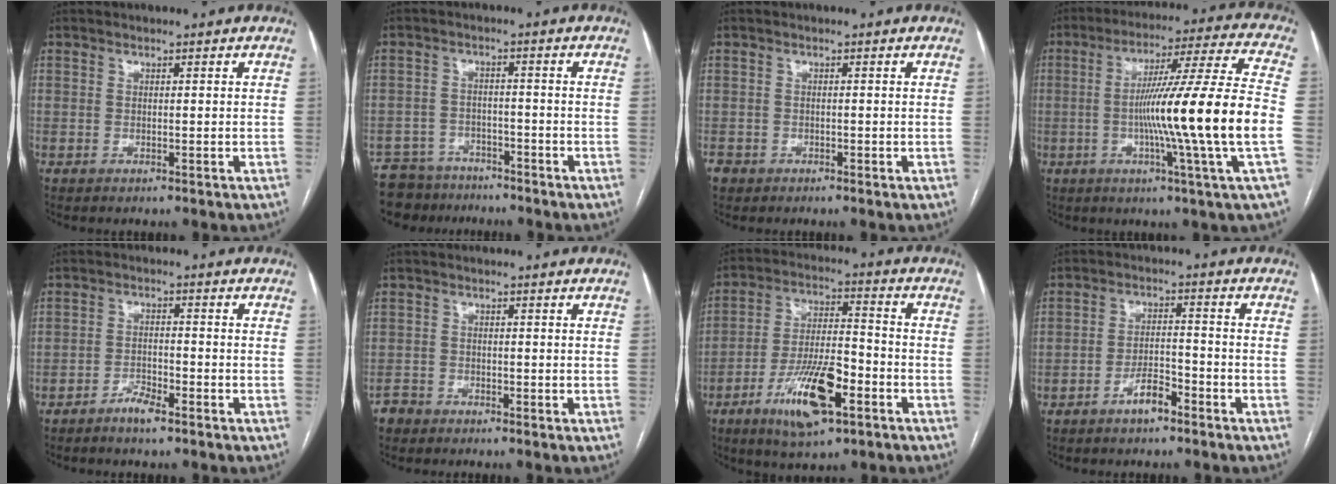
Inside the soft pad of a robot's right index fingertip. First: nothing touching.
{"total": 8.1, "force": [-6.9, 4.2, 0.3], "torque": [-0.003, 0.013, -0.109]}
{"total": 2.0, "force": [-1.1, 1.6, 0.1], "torque": [0.000, 0.005, -0.023]}
{"total": 19.6, "force": [-3.3, -2.5, 19.2], "torque": [-0.301, -0.008, -0.068]}
{"total": 3.4, "force": [-2.6, 0.8, 2.0], "torque": [-0.034, 0.003, -0.049]}
{"total": 2.3, "force": [-1.7, 1.5, -0.5], "torque": [0.010, 0.006, -0.039]}
{"total": 13.2, "force": [-6.4, 3.6, 10.9], "torque": [-0.207, -0.004, -0.110]}
{"total": 4.5, "force": [-3.1, 1.4, 3.0], "torque": [-0.056, 0.007, -0.056]}